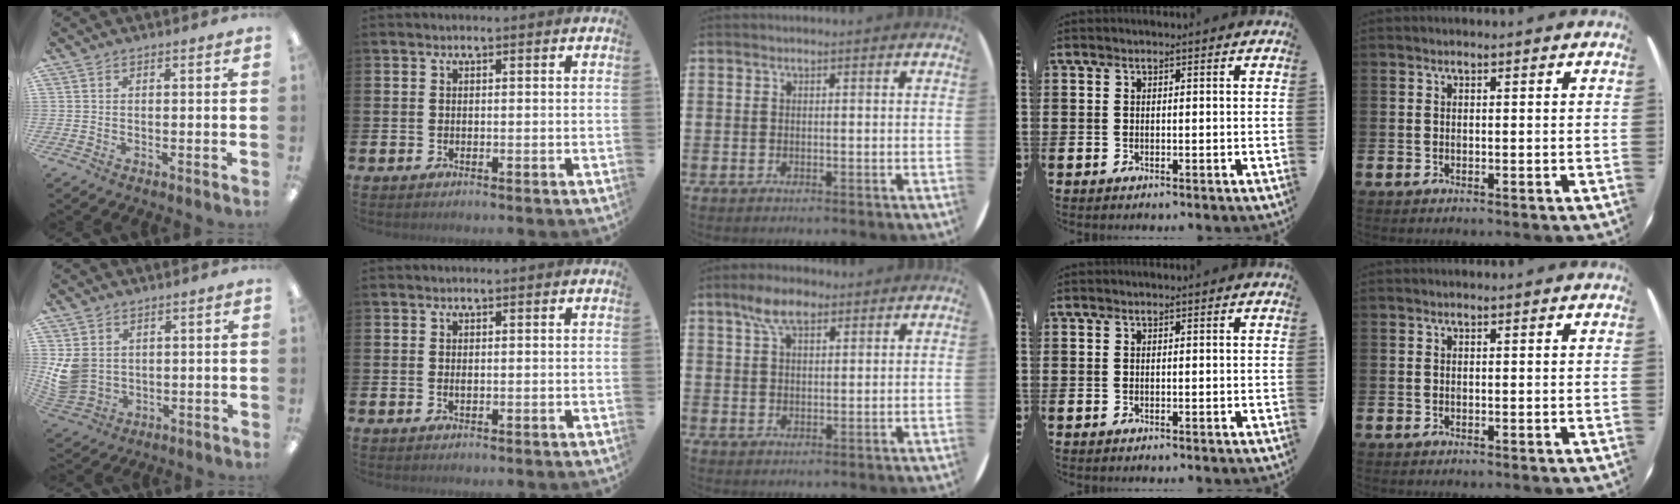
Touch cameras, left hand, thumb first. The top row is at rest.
{"thumb": {"total": 7.8, "force": [2.0, 6.6, 3.5], "torque": [-0.078, -0.003, 0.041]}, "index": {"total": 0.6, "force": [0.1, 0.2, 0.5], "torque": [-0.005, -0.001, 0.001]}, "middle": {"total": 5.6, "force": [3.7, 2.5, 3.3], "torque": [-0.057, 0.003, 0.064]}}